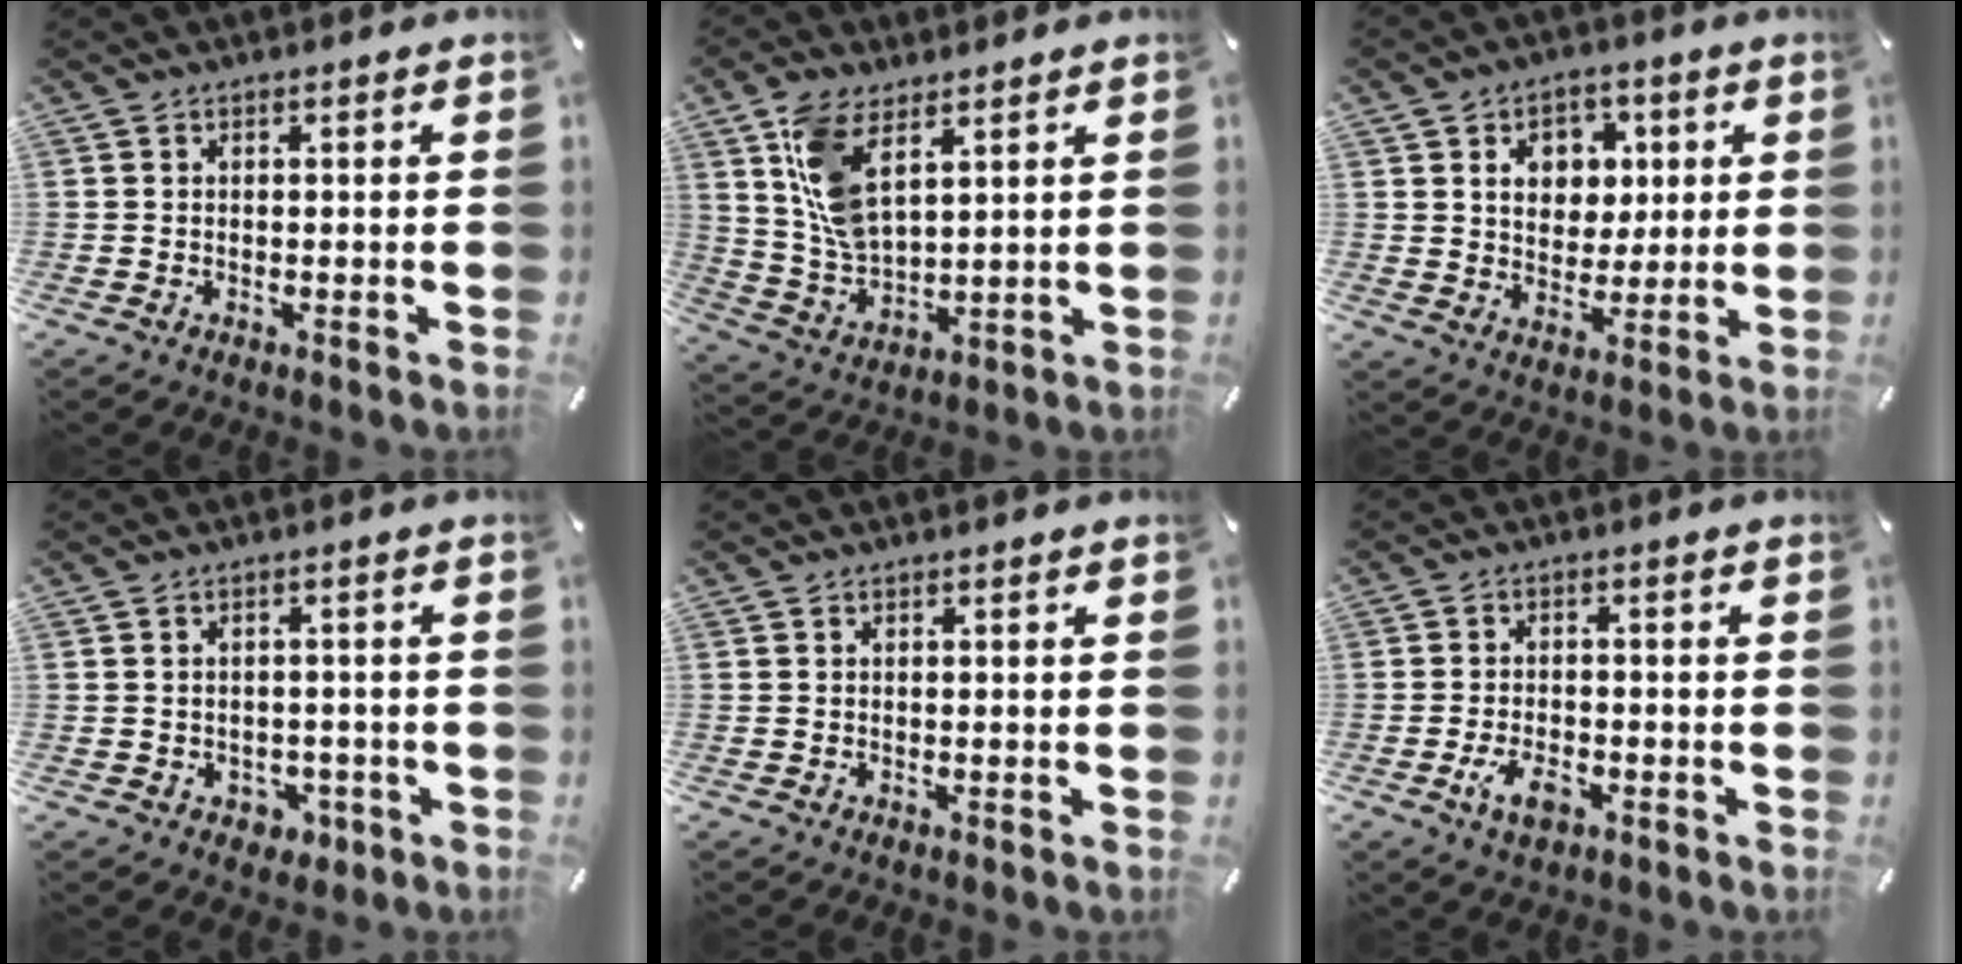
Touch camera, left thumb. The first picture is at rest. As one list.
[{"total": 10.9, "force": [6.0, 5.4, 7.4], "torque": [-0.176, -0.021, 0.111]}, {"total": 8.5, "force": [2.6, 7.4, 3.2], "torque": [-0.051, -0.002, 0.045]}, {"total": 3.6, "force": [-1.1, 3.1, 1.6], "torque": [-0.017, 0.004, -0.019]}, {"total": 0.0}, {"total": 5.3, "force": [-2.6, 3.0, 3.6], "torque": [-0.082, 0.005, -0.050]}]